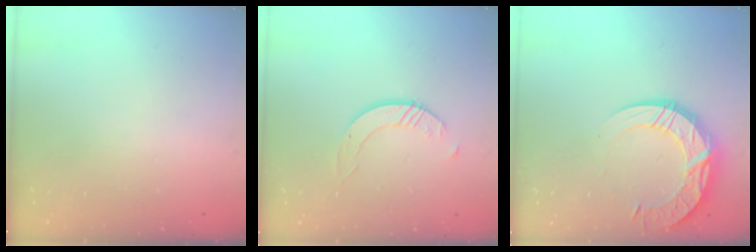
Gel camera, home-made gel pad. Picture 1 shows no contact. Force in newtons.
{"total": 2.4, "press": 2.4, "slide": 0.3}
{"total": 19.5, "press": 19.4, "slide": 1.5}